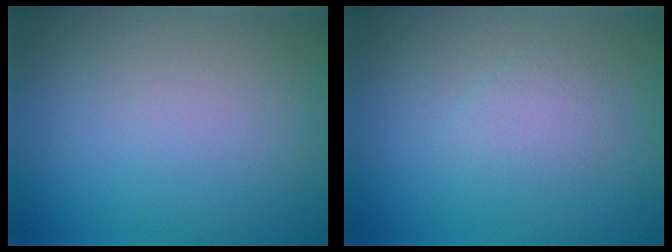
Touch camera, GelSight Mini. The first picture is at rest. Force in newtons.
{"total": 1.5, "press": 1.5, "slide": 0.1}